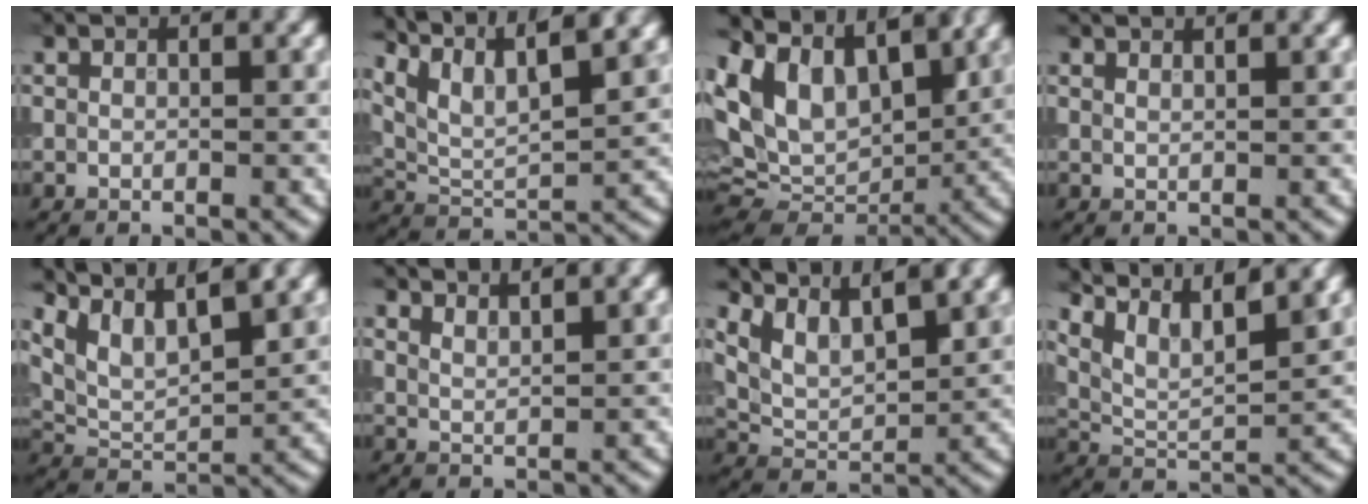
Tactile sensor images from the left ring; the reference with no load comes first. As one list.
[{"total": 9.4, "force": [6.8, 2.4, 6.0], "torque": [-0.128, 0.015, 0.102]}, {"total": 12.1, "force": [5.2, 7.0, 8.4], "torque": [-0.182, 0.031, 0.084]}, {"total": 1.1, "force": [1.1, -0.1, 0.3], "torque": [-0.007, 0.003, 0.013]}, {"total": 7.8, "force": [5.4, 2.7, 5.0], "torque": [-0.109, 0.018, 0.093]}, {"total": 3.8, "force": [3.4, 0.7, 1.4], "torque": [-0.012, 0.018, 0.038]}, {"total": 6.0, "force": [4.1, 2.4, 3.7], "torque": [-0.090, 0.012, 0.071]}, {"total": 9.7, "force": [6.7, 3.2, 6.2], "torque": [-0.124, 0.023, 0.105]}]